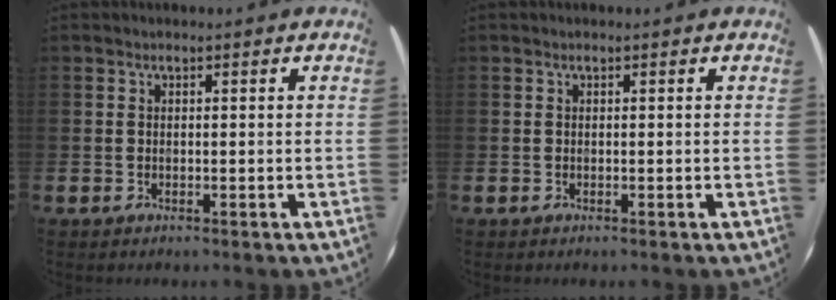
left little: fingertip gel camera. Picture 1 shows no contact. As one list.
[{"total": 0.0}]